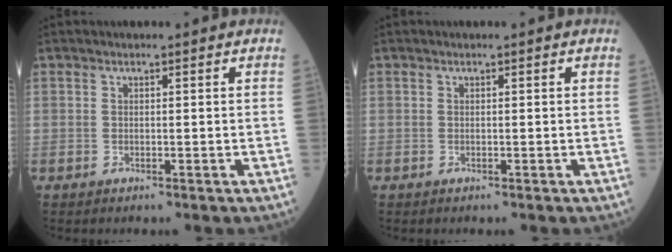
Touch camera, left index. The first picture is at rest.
{"total": 0.0}